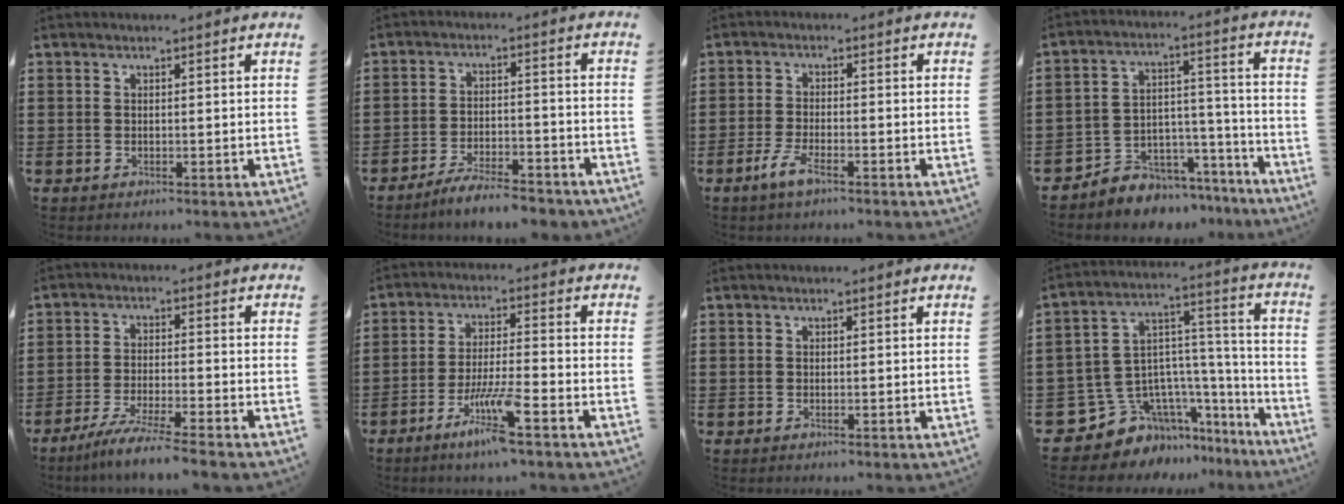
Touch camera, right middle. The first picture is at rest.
{"total": 5.7, "force": [-5.4, 0.3, 1.9], "torque": [-0.036, -0.003, -0.104]}
{"total": 4.0, "force": [-2.4, 0.8, 3.1], "torque": [-0.071, -0.006, -0.048]}
{"total": 5.5, "force": [-5.0, 2.4, 0.0], "torque": [-0.003, 0.014, -0.098]}
{"total": 5.5, "force": [-4.8, -0.6, 2.6], "torque": [-0.053, -0.019, -0.091]}
{"total": 7.6, "force": [-4.8, 0.6, 5.9], "torque": [-0.112, -0.006, -0.089]}
{"total": 0.0}
{"total": 8.5, "force": [-5.7, 6.1, 1.5], "torque": [-0.066, -0.018, -0.101]}